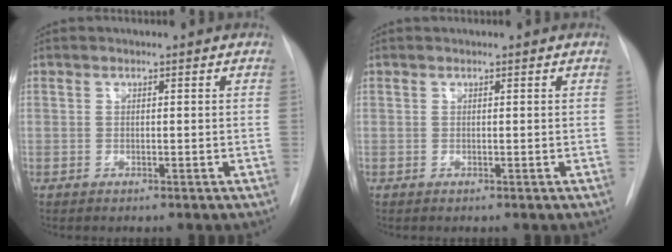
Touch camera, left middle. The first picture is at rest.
{"total": 0.0}